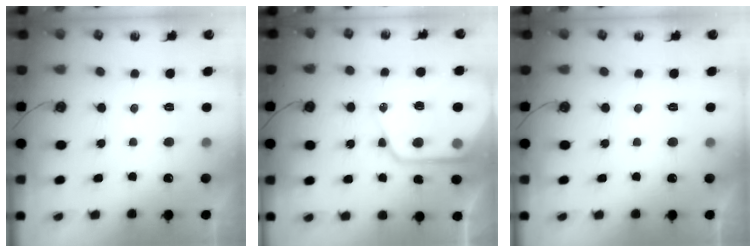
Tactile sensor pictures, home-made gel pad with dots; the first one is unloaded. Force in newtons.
{"total": 17.2, "press": 17.1, "slide": 1.9}
{"total": 0.0}